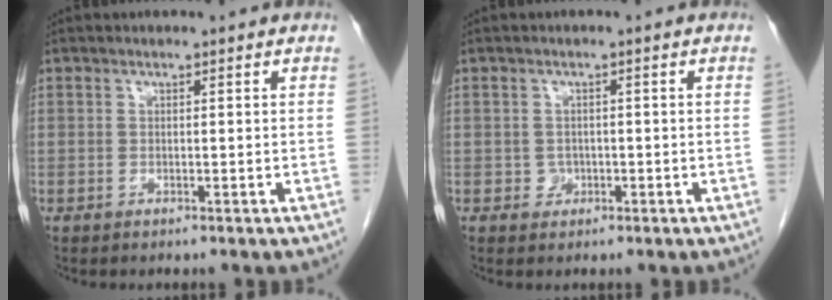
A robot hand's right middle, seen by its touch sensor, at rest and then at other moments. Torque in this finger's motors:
{"motor_torque": [0.19, 0.03, 0.00, 0.00]}